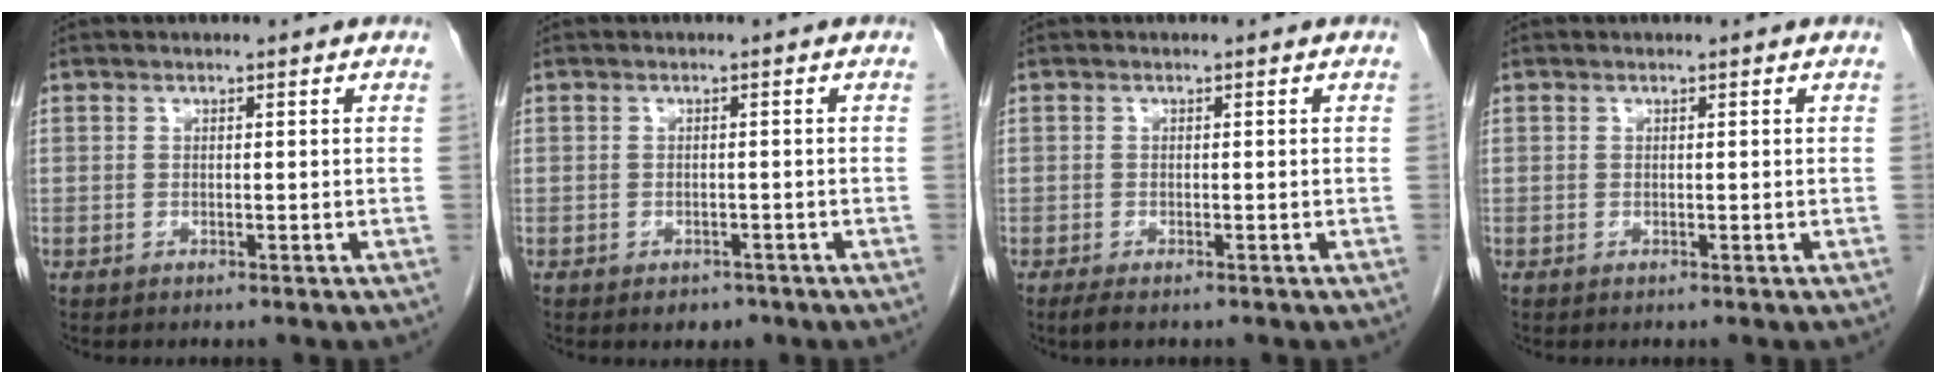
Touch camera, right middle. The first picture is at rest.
{"total": 2.0, "force": [-1.3, 1.2, 0.7], "torque": [-0.008, 0.003, -0.011]}
{"total": 2.0, "force": [-1.5, 0.5, 1.3], "torque": [-0.026, -0.006, -0.023]}
{"total": 0.0}